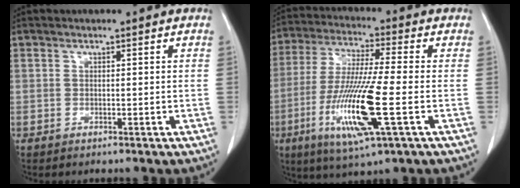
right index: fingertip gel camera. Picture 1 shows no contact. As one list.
[{"total": 15.0, "force": [-4.4, 0.7, 14.3], "torque": [-0.292, -0.022, -0.081]}]